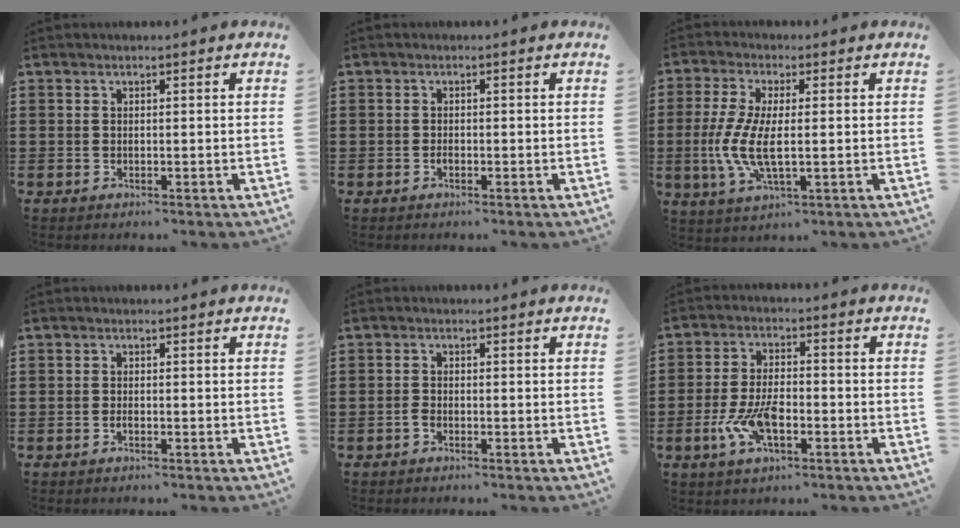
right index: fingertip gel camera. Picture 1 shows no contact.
{"total": 0.7, "force": [-0.4, 0.2, 0.5], "torque": [-0.012, -0.007, -0.006]}
{"total": 7.6, "force": [-0.7, 2.5, 7.1], "torque": [-0.163, -0.011, -0.019]}
{"total": 0.9, "force": [-0.5, 0.0, 0.8], "torque": [-0.018, -0.009, -0.006]}
{"total": 1.2, "force": [-0.7, 0.5, 0.8], "torque": [-0.018, -0.001, -0.013]}
{"total": 7.2, "force": [-2.5, 3.2, 5.9], "torque": [-0.138, -0.004, -0.052]}